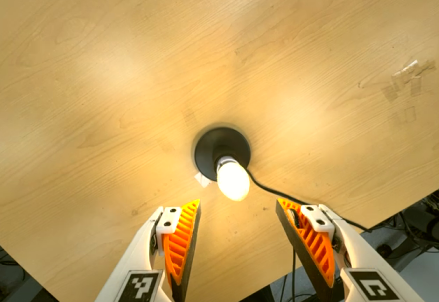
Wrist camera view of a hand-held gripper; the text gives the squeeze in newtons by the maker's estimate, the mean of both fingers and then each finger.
{"total": 0.0}